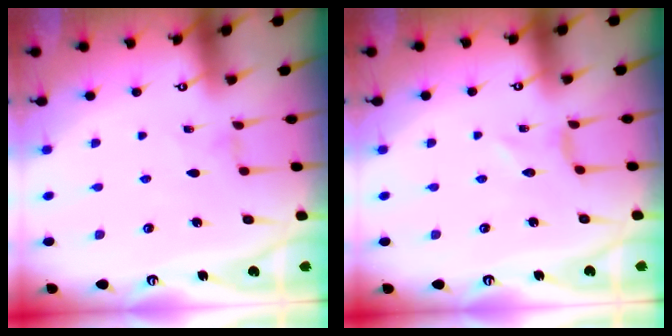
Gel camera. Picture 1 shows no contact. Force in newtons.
{"total": 0.0}